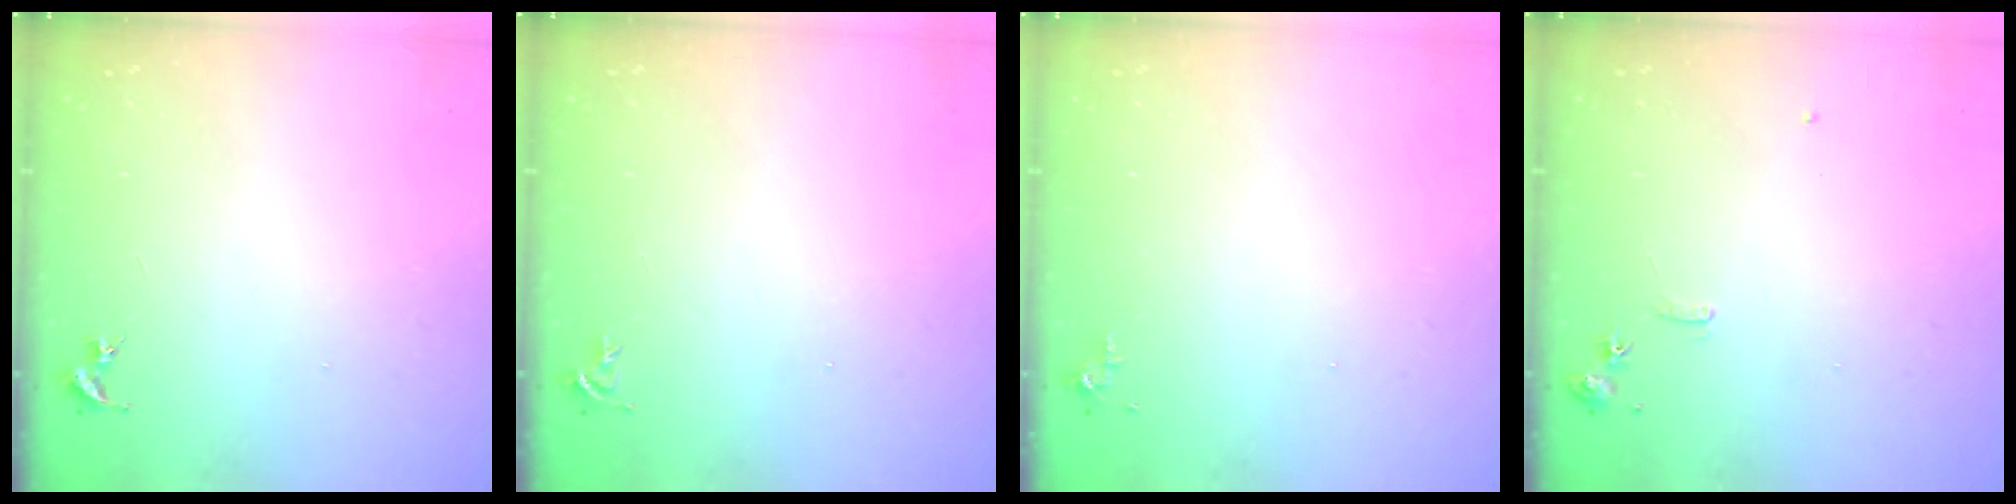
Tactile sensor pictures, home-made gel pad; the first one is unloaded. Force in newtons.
{"total": 3.7, "press": 3.7, "slide": 0.5}
{"total": 3.5, "press": 3.4, "slide": 0.5}
{"total": 6.2, "press": 6.2, "slide": 0.8}